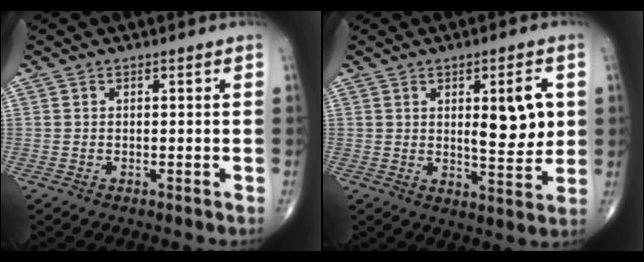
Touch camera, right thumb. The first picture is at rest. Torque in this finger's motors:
{"motor_torque": [0.10, 0.12, 0.84, 0.24, 0.06]}